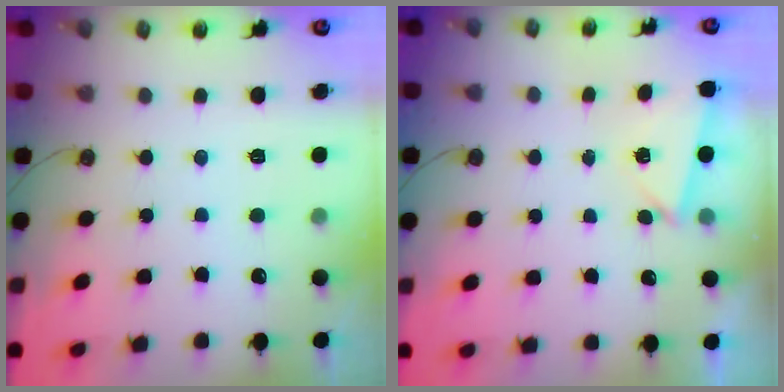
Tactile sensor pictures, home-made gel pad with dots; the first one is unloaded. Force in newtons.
{"total": 3.0, "press": 2.4, "slide": 1.7}